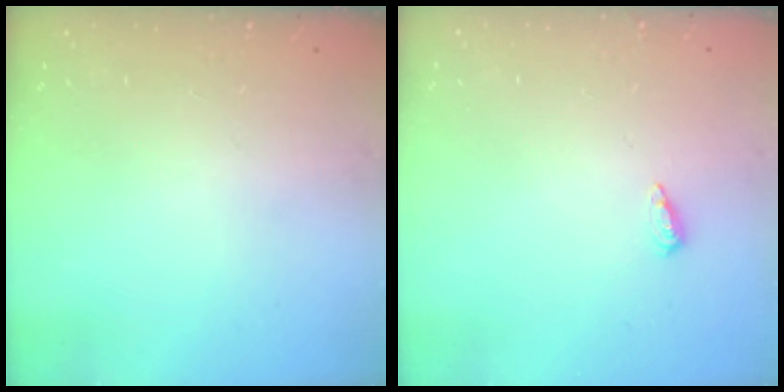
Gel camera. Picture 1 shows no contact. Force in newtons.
{"total": 3.4, "press": 3.3, "slide": 0.5}